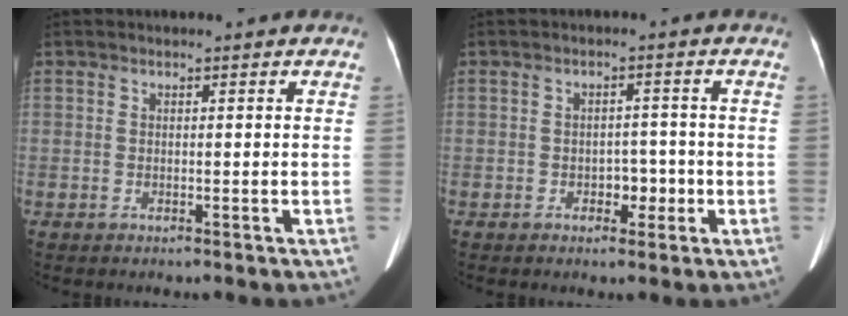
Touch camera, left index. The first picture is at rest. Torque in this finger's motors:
{"motor_torque": [0.02, 0.13, 0.06, 0.00]}